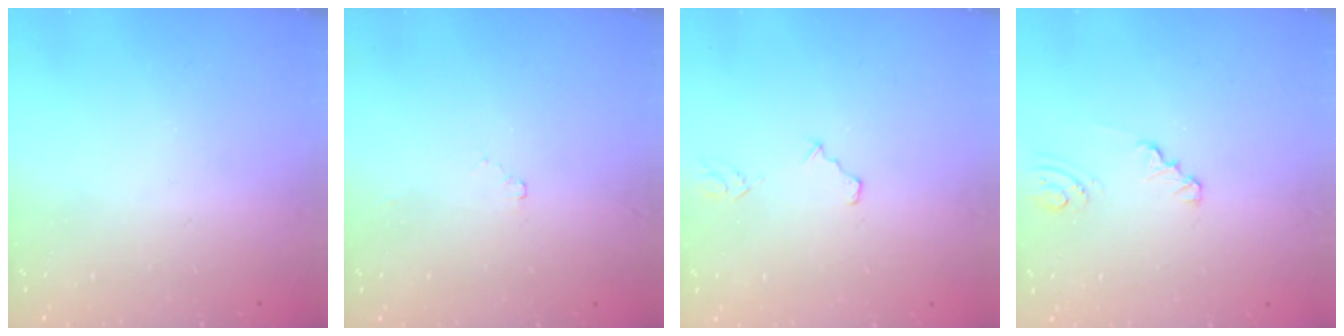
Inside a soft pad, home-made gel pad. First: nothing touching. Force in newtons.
{"total": 1.8, "press": 1.7, "slide": 0.4}
{"total": 4.1, "press": 4.1, "slide": 0.4}
{"total": 2.4, "press": 2.4, "slide": 0.3}